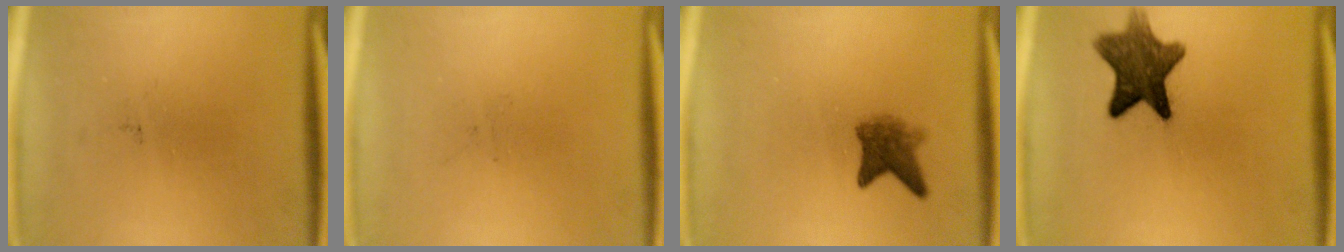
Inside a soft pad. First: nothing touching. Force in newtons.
{"total": 0.0}
{"total": 3.7}
{"total": 9.7}